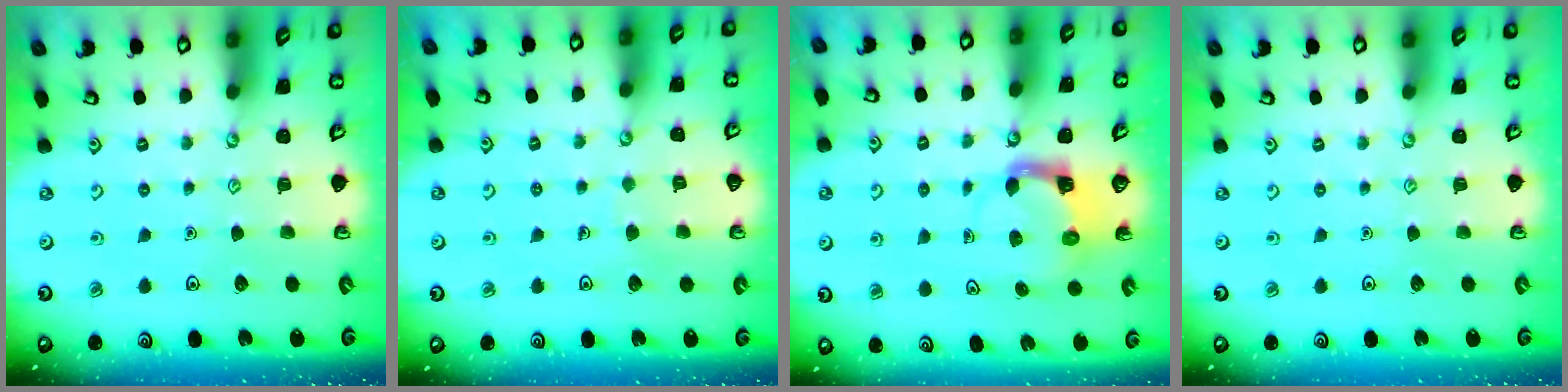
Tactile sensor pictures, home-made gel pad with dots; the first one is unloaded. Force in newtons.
{"total": 2.3, "press": 2.3, "slide": 0.1}
{"total": 3.7, "press": 3.7, "slide": 0.4}
{"total": 0.0}